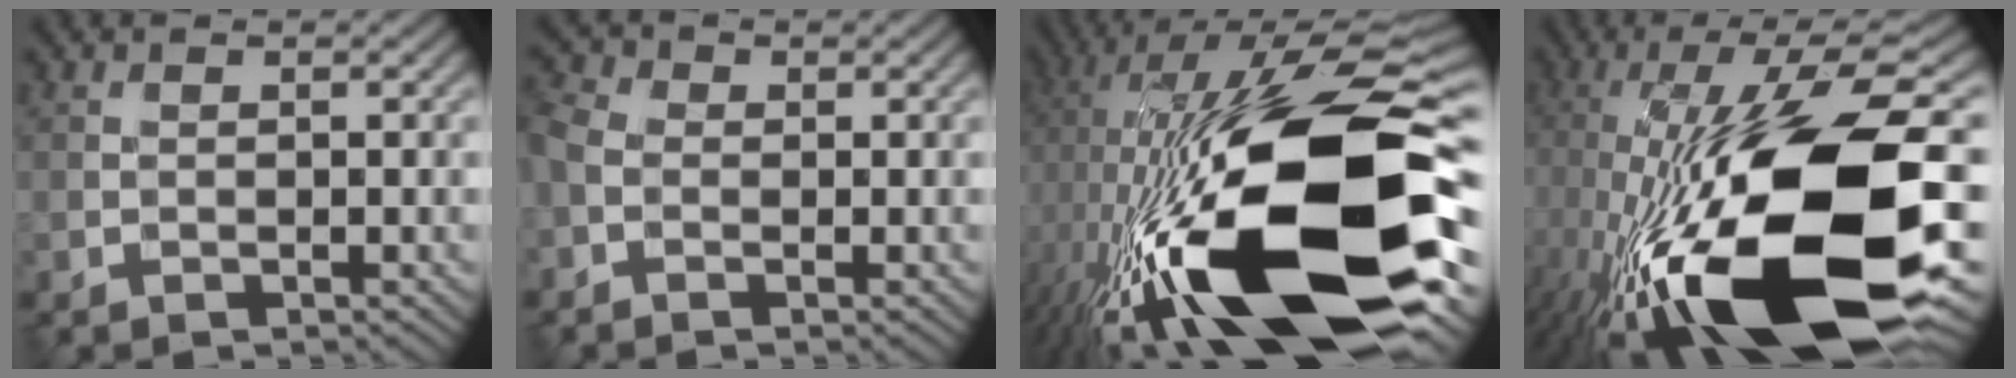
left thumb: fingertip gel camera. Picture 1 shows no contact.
{"total": 3.8, "force": [-1.0, 2.6, 2.6], "torque": [-0.060, 0.003, -0.032]}
{"total": 21.7, "force": [-4.2, 7.3, 20.1], "torque": [-0.363, 0.007, -0.087]}
{"total": 20.8, "force": [-5.6, 7.6, 18.5], "torque": [-0.346, -0.005, -0.096]}